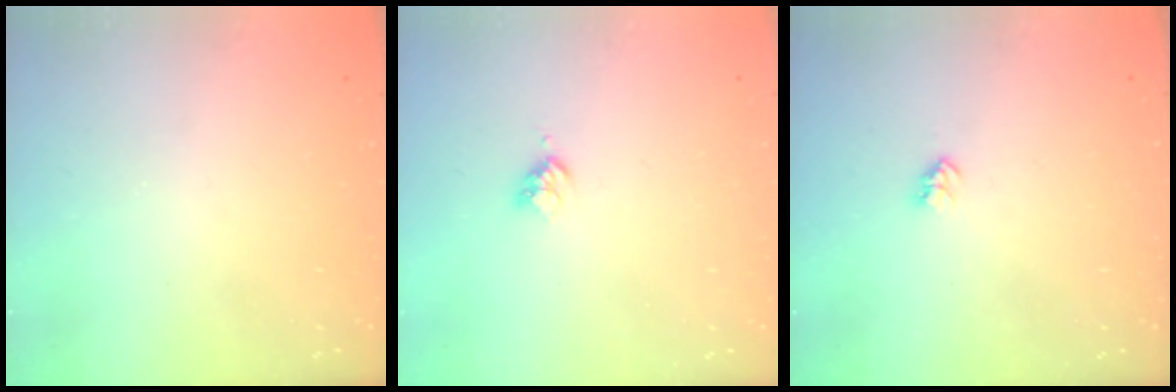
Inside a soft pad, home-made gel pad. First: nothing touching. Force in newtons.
{"total": 3.0, "press": 2.9, "slide": 0.4}
{"total": 2.7, "press": 2.7, "slide": 0.4}